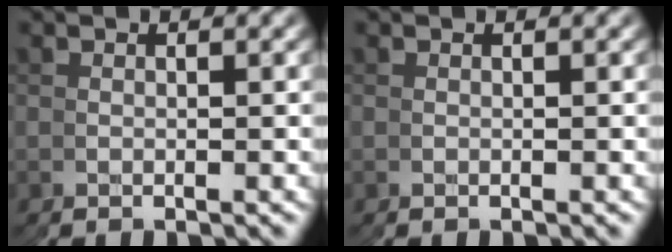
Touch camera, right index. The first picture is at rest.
{"total": 0.0}